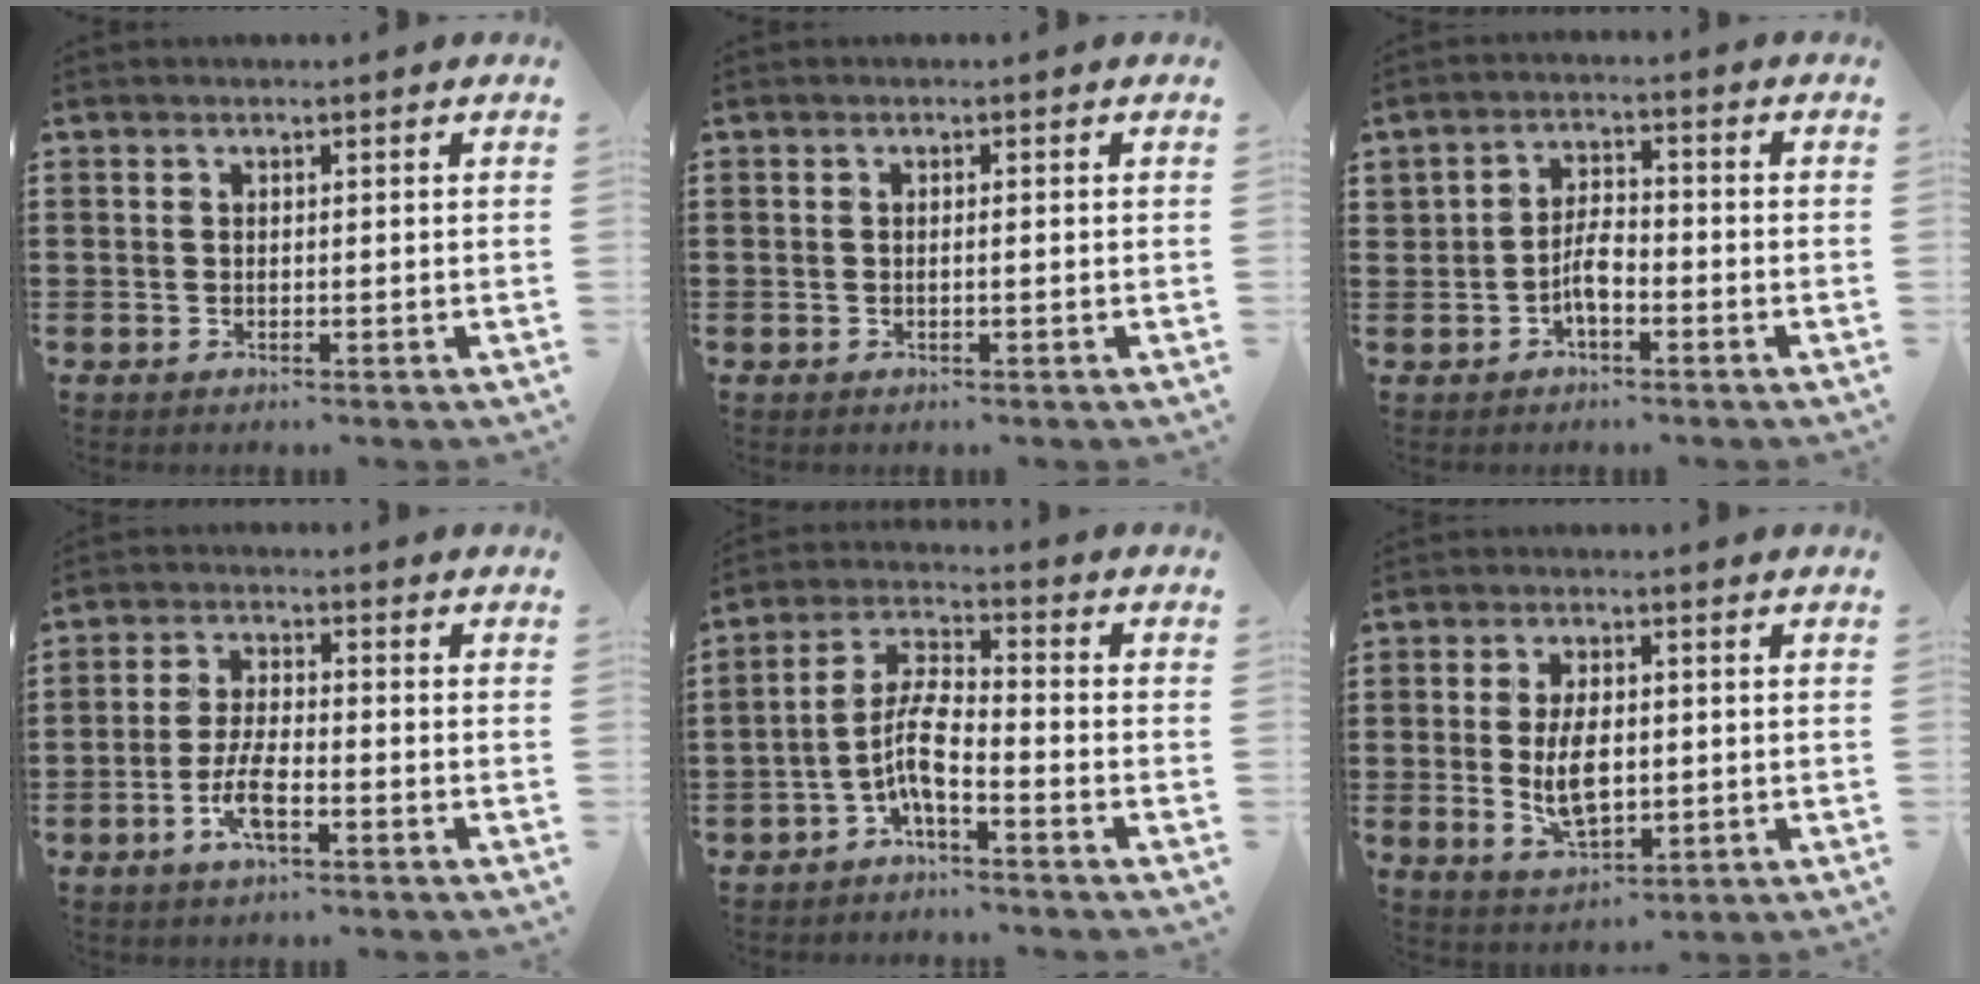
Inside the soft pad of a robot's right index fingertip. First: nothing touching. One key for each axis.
{"total": 0.7, "fx": -0.1, "fy": -0.1, "fz": 0.7, "tx": -0.012, "ty": -0.007, "tz": -0.001}
{"total": 3.8, "fx": -1.5, "fy": 1.9, "fz": 2.9, "tx": -0.060, "ty": 0.001, "tz": -0.031}
{"total": 5.6, "fx": -2.5, "fy": 1.6, "fz": 4.8, "tx": -0.108, "ty": -0.007, "tz": -0.050}
{"total": 6.8, "fx": -3.5, "fy": 1.5, "fz": 5.6, "tx": -0.133, "ty": -0.009, "tz": -0.073}
{"total": 6.7, "fx": -0.3, "fy": 3.5, "fz": 5.7, "tx": -0.119, "ty": -0.005, "tz": -0.011}